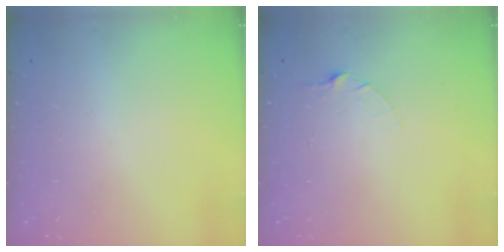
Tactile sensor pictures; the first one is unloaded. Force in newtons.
{"total": 2.5, "press": 2.5, "slide": 0.3}